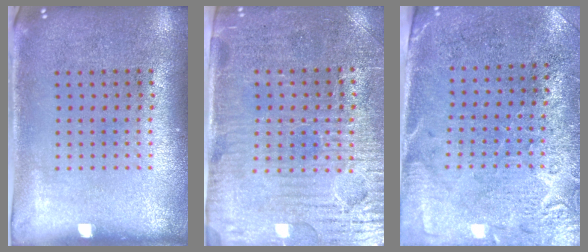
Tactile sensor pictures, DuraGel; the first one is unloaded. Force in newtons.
{"total": 3.8, "press": 3.6, "slide": 1.4}
{"total": 2.7, "press": 2.4, "slide": 1.2}